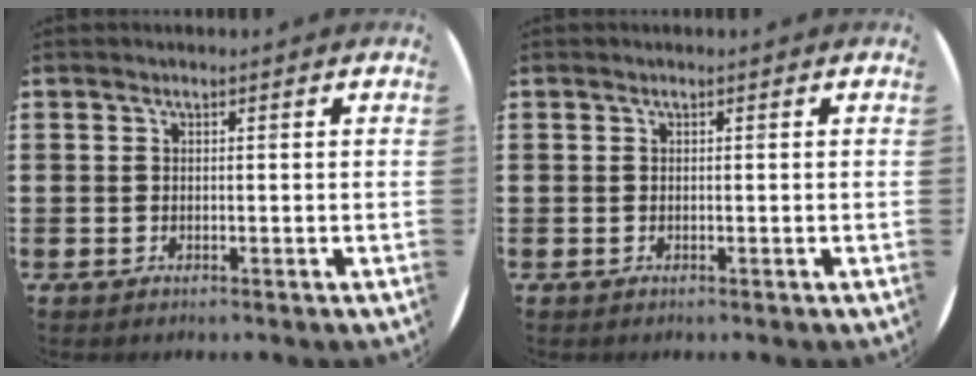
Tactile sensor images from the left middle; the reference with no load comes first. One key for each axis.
{"total": 0.0}